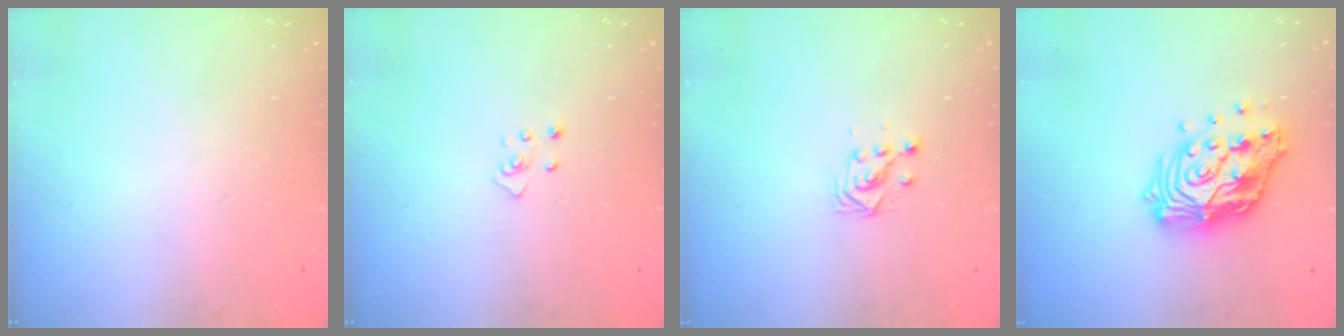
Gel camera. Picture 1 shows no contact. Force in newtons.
{"total": 2.5, "press": 2.4, "slide": 0.3}
{"total": 3.0, "press": 3.0, "slide": 0.2}
{"total": 15.3, "press": 15.3, "slide": 1.2}